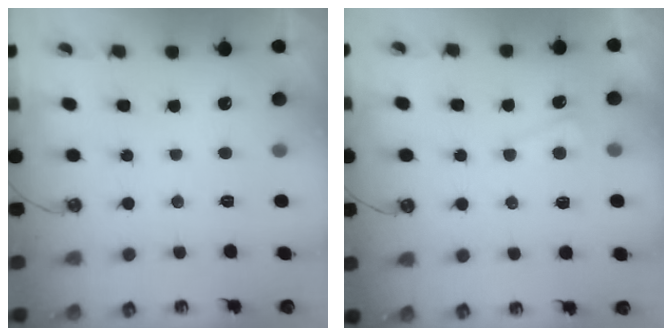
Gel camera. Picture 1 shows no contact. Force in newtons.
{"total": 1.6, "press": 1.6, "slide": 0.5}